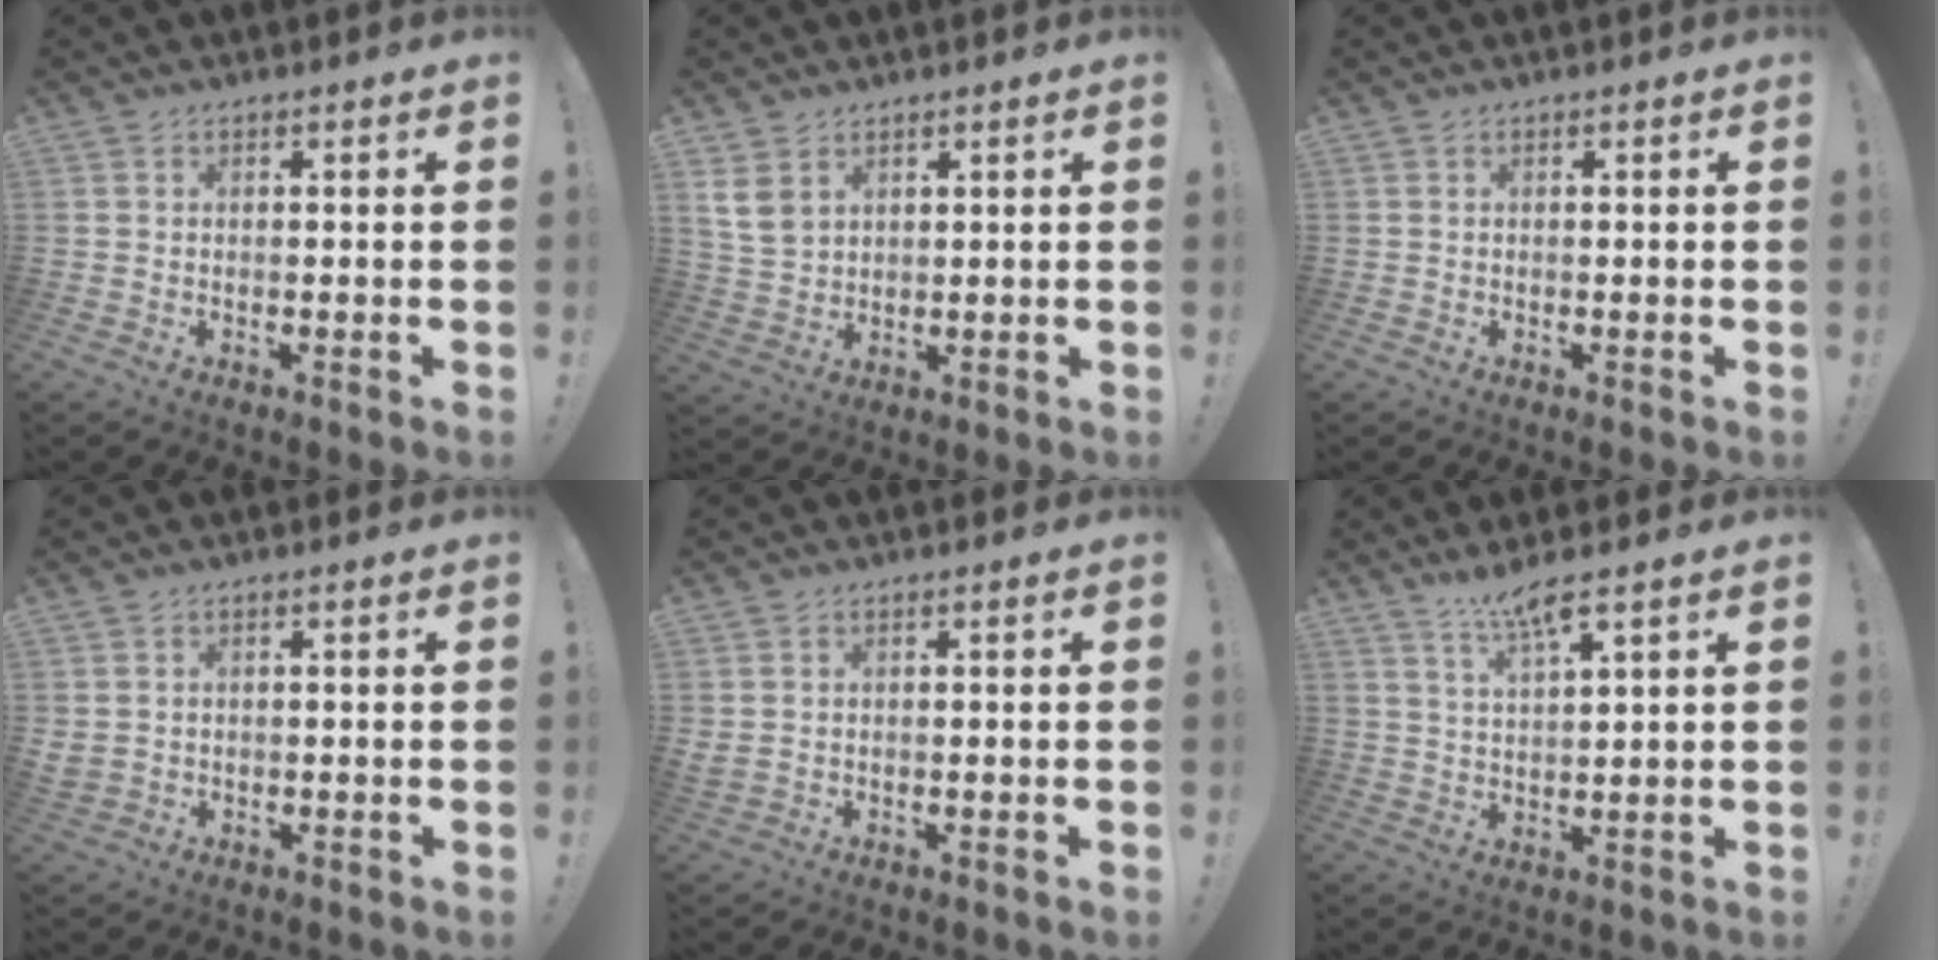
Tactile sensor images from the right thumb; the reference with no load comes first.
{"total": 6.6, "force": [3.2, 4.4, 3.8], "torque": [-0.077, -0.008, 0.066]}
{"total": 0.0}
{"total": 2.1, "force": [0.9, 1.7, 0.9], "torque": [-0.011, -0.002, 0.016]}
{"total": 1.4, "force": [0.8, 0.6, 1.0], "torque": [-0.021, 0.002, 0.015]}
{"total": 6.6, "force": [5.1, 0.7, 4.1], "torque": [-0.081, -0.024, 0.088]}